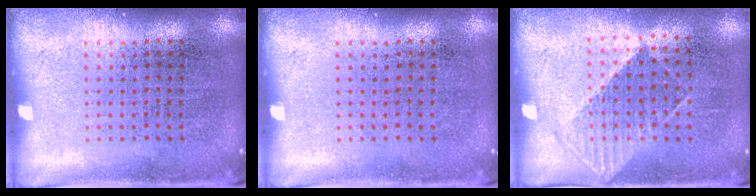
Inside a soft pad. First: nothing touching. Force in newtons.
{"total": 0.0}
{"total": 1.0, "press": 0.9, "slide": 0.5}